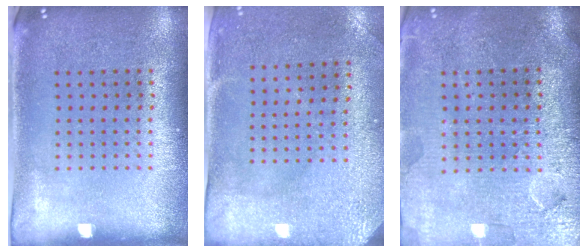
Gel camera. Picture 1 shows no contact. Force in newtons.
{"total": 3.0, "press": 2.4, "slide": 1.8}
{"total": 3.6, "press": 3.4, "slide": 1.4}